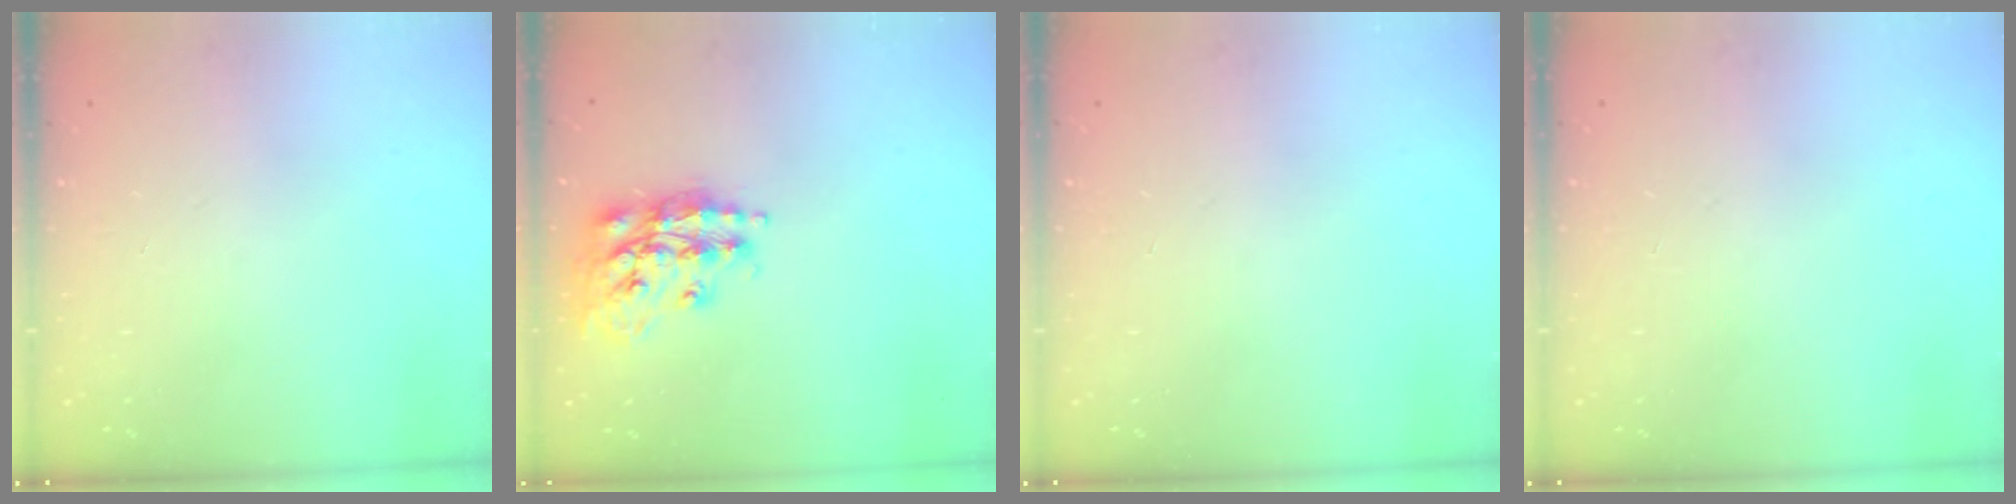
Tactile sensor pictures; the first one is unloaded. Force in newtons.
{"total": 17.7, "press": 17.6, "slide": 1.4}
{"total": 0.0}
{"total": 0.0}